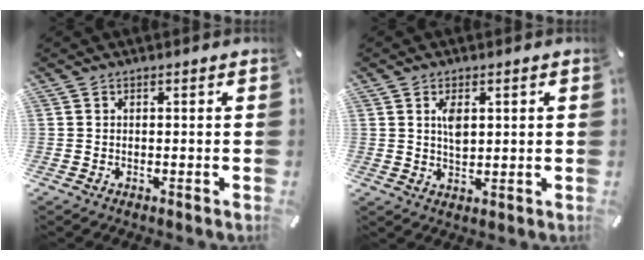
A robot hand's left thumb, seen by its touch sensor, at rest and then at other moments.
{"total": 3.9, "force": [1.2, 2.0, 3.1], "torque": [-0.051, -0.002, 0.016]}